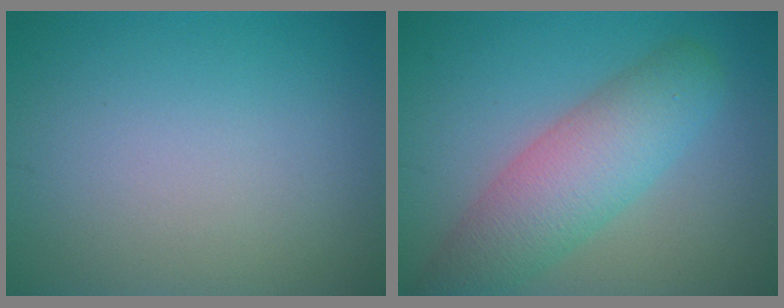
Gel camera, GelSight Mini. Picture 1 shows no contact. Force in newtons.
{"total": 6.4, "press": 6.4, "slide": 0.3}